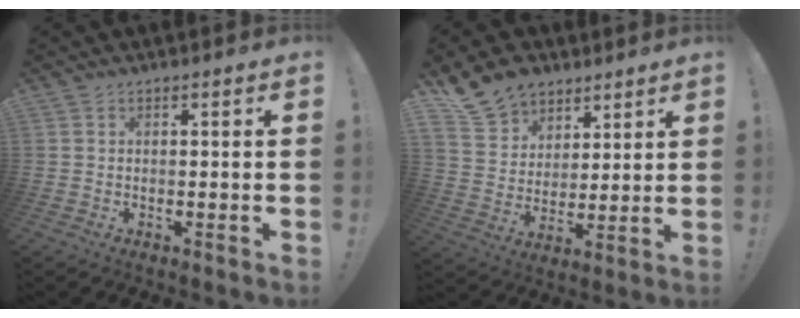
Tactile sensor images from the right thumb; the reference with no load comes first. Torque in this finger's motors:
{"motor_torque": [0.32, 0.60, 0.30, 0.28, 0.04]}